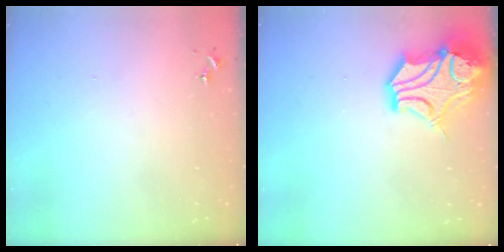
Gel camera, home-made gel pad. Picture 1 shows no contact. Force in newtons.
{"total": 16.1, "press": 15.9, "slide": 2.4}